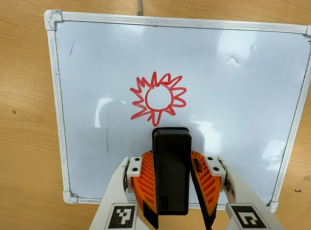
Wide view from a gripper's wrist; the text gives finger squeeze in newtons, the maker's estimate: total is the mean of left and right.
{"total": 6.7, "left": 5.5, "right": 8.0}